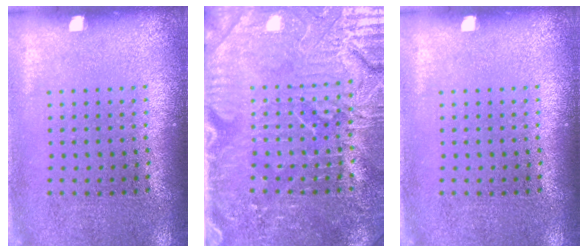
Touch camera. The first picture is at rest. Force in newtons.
{"total": 5.0, "press": 4.5, "slide": 2.2}
{"total": 0.0}